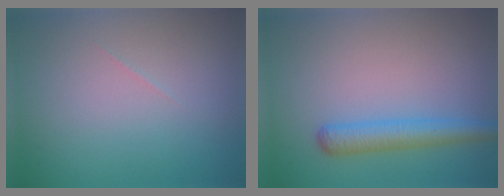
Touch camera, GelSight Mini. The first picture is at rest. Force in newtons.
{"total": 3.2, "press": 3.2, "slide": 0.1}